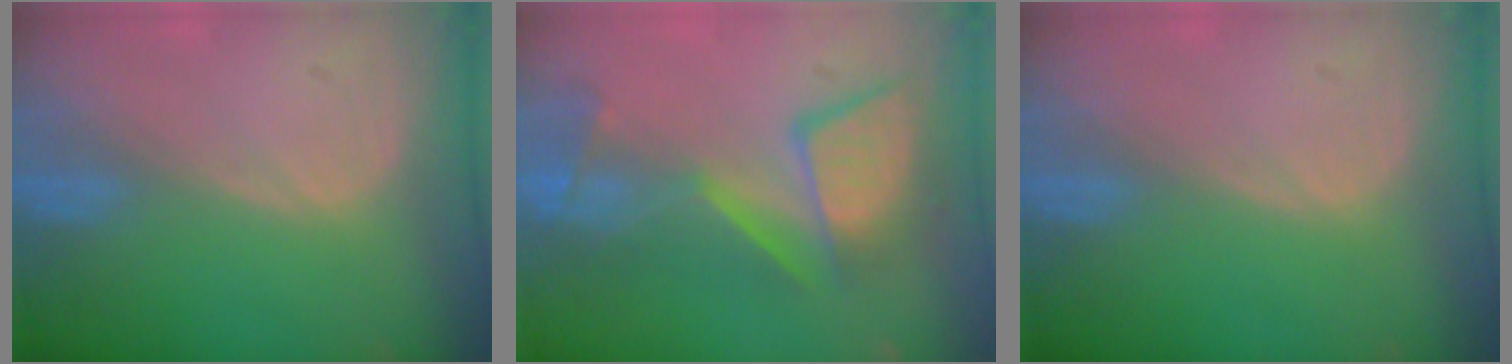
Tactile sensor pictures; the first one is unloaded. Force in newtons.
{"total": 10.5, "press": 9.9, "slide": 3.4}
{"total": 0.0}